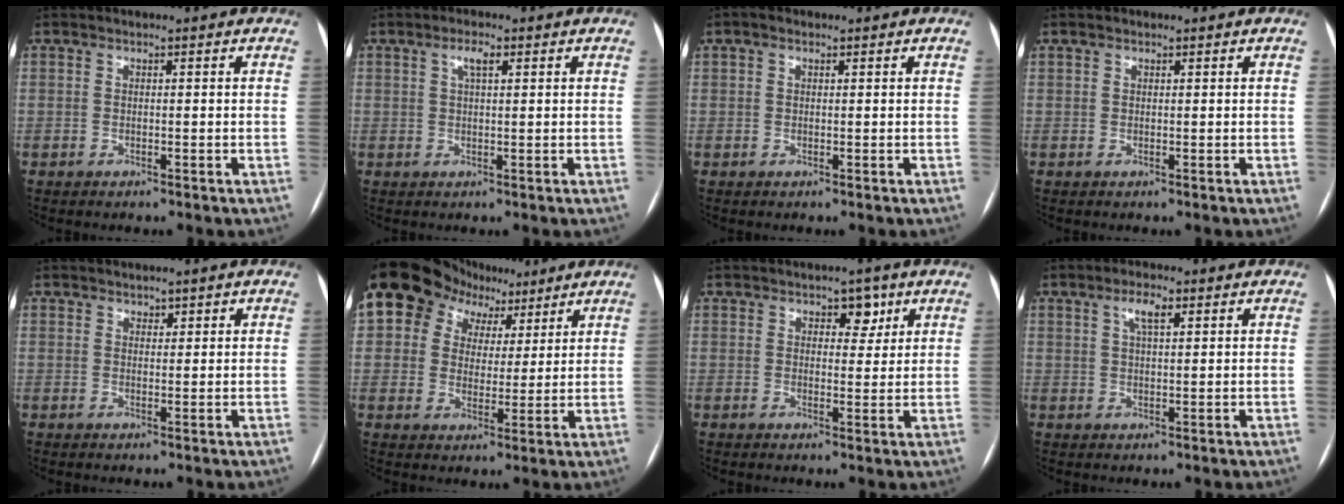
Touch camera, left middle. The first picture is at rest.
{"total": 2.4, "force": [1.1, 0.6, 2.0], "torque": [-0.042, 0.006, 0.019]}
{"total": 1.5, "force": [0.8, 0.9, 0.8], "torque": [-0.021, 0.018, 0.015]}
{"total": 0.9, "force": [0.7, 0.6, 0.3], "torque": [-0.010, 0.013, 0.014]}
{"total": 1.3, "force": [0.9, 0.8, 0.4], "torque": [-0.002, 0.002, 0.013]}
{"total": 13.2, "force": [7.3, 9.8, 5.0], "torque": [-0.076, 0.060, 0.122]}
{"total": 3.3, "force": [1.9, 2.0, 1.8], "torque": [-0.015, 0.002, 0.025]}
{"total": 3.2, "force": [1.6, 0.9, 2.6], "torque": [-0.053, 0.007, 0.028]}